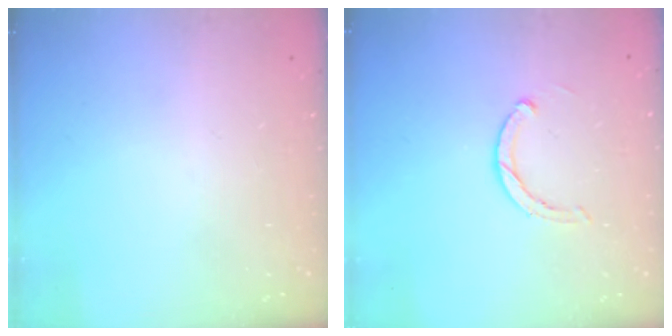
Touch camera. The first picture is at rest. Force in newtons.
{"total": 2.8, "press": 2.8, "slide": 0.2}